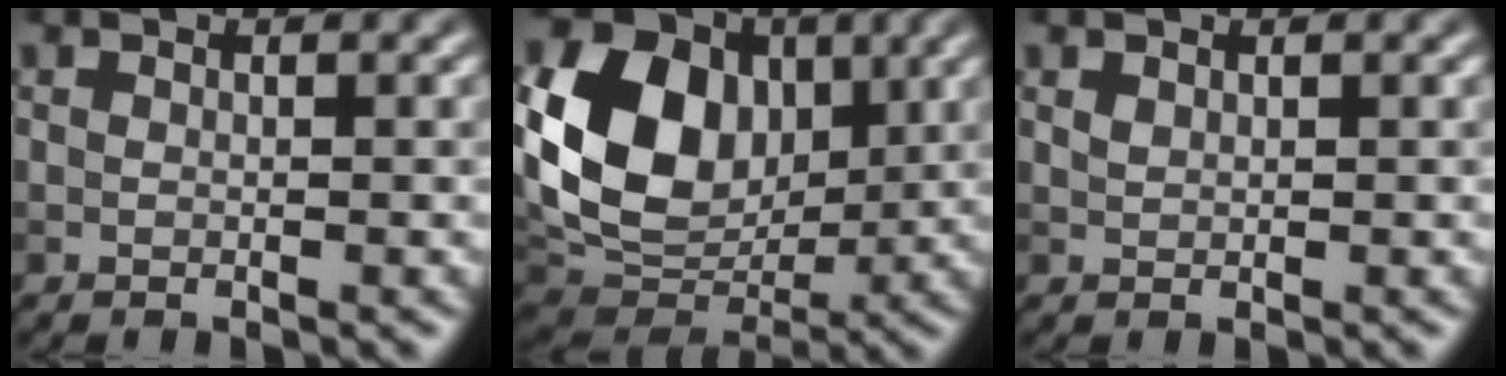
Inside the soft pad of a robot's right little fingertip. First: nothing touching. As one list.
[{"total": 12.3, "force": [1.8, 9.2, 7.9], "torque": [-0.158, 0.002, 0.026]}, {"total": 0.6, "force": [0.4, 0.3, 0.2], "torque": [-0.009, -0.001, 0.012]}]